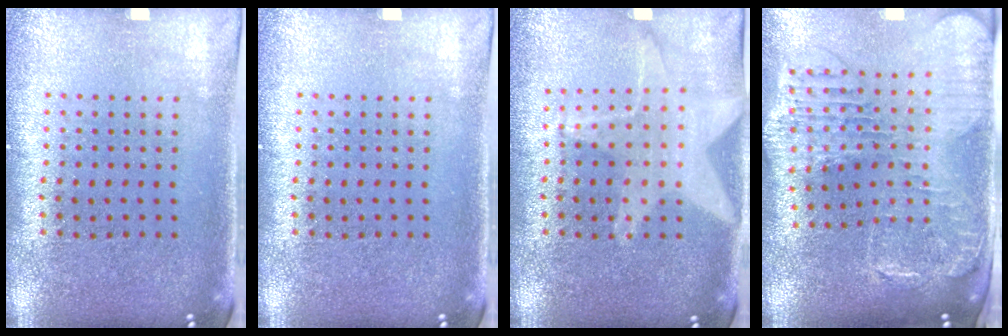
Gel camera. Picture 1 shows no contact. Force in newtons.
{"total": 0.0}
{"total": 1.6, "press": 1.5, "slide": 0.6}
{"total": 2.5, "press": 2.2, "slide": 1.2}